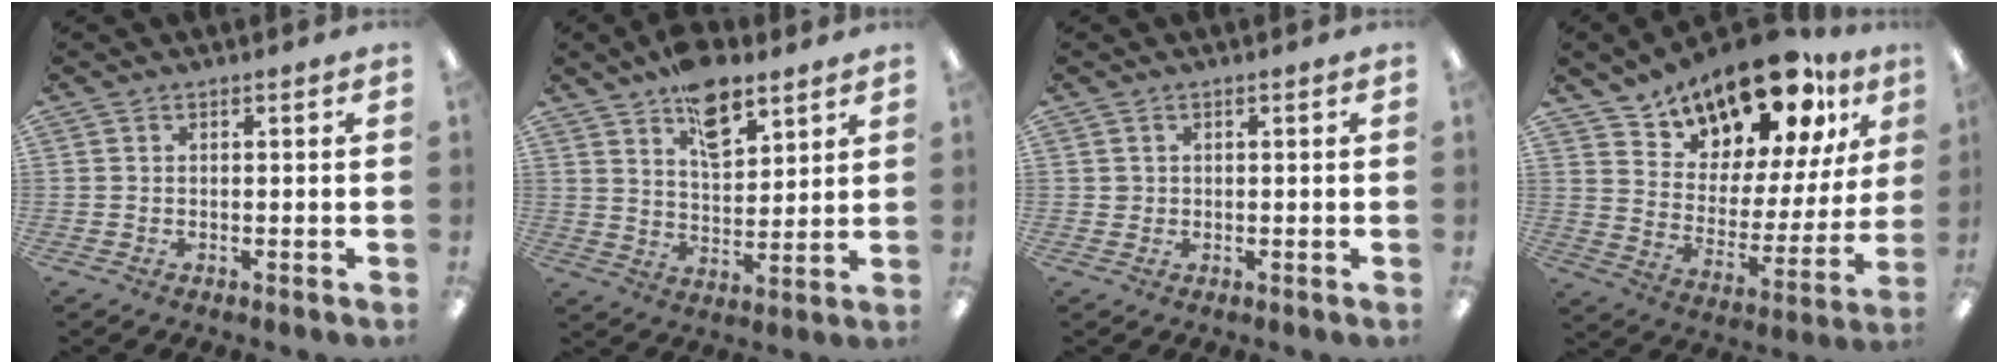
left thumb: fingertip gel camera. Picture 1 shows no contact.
{"total": 10.5, "force": [7.4, 5.1, 5.5], "torque": [-0.081, -0.034, 0.130]}
{"total": 1.2, "force": [0.4, 1.1, 0.1], "torque": [-0.003, 0.004, 0.006]}
{"total": 17.2, "force": [15.5, 5.1, 5.5], "torque": [-0.106, -0.133, 0.270]}